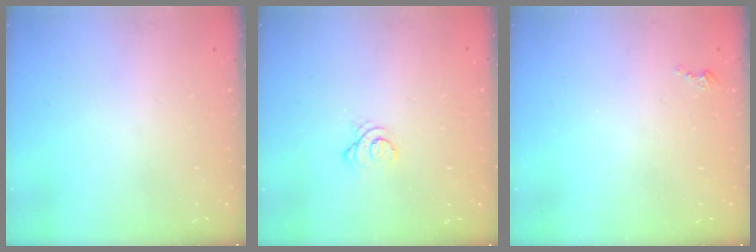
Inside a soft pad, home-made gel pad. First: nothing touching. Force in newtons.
{"total": 3.1, "press": 3.1, "slide": 0.1}
{"total": 2.3, "press": 2.3, "slide": 0.3}